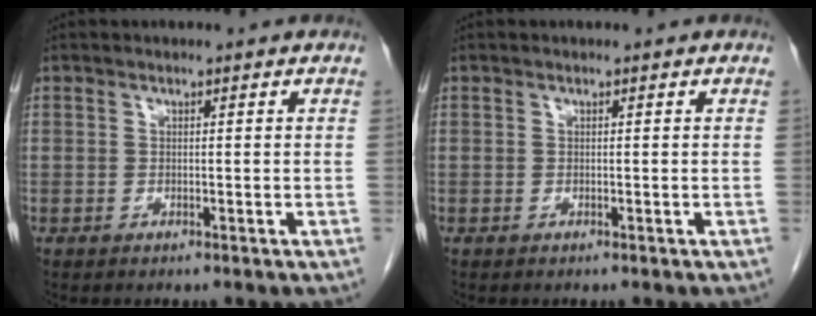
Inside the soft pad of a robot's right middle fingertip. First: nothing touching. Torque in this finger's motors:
{"motor_torque": [0.06, 0.16, 0.04, 0.01]}